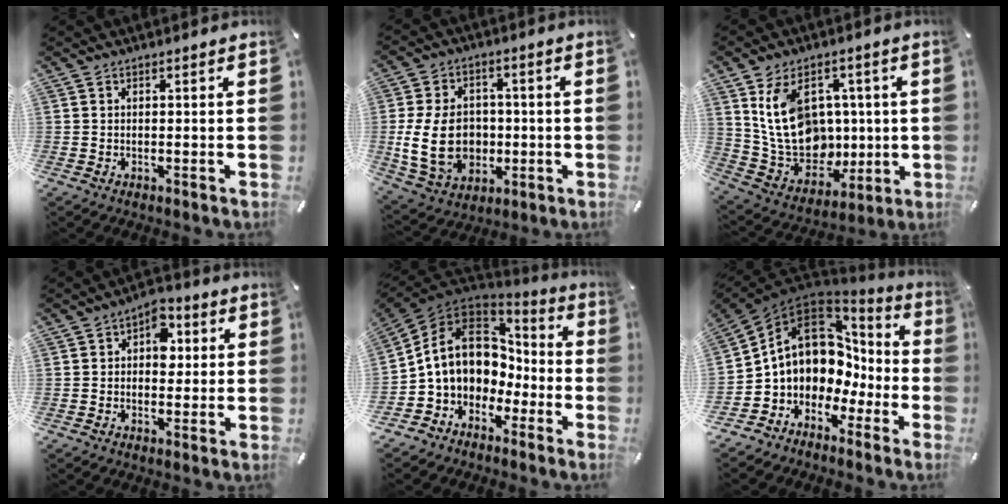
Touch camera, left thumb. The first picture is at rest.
{"total": 15.8, "force": [-1.8, 11.9, 10.2], "torque": [-0.228, 0.004, -0.030]}
{"total": 18.7, "force": [3.5, 14.7, 11.0], "torque": [-0.214, -0.020, 0.073]}
{"total": 6.9, "force": [0.6, 4.9, 4.9], "torque": [-0.051, -0.003, 0.001]}
{"total": 13.6, "force": [1.1, 11.4, 7.4], "torque": [-0.167, -0.003, 0.018]}
{"total": 13.4, "force": [2.9, 11.0, 7.1], "torque": [-0.142, -0.029, 0.058]}